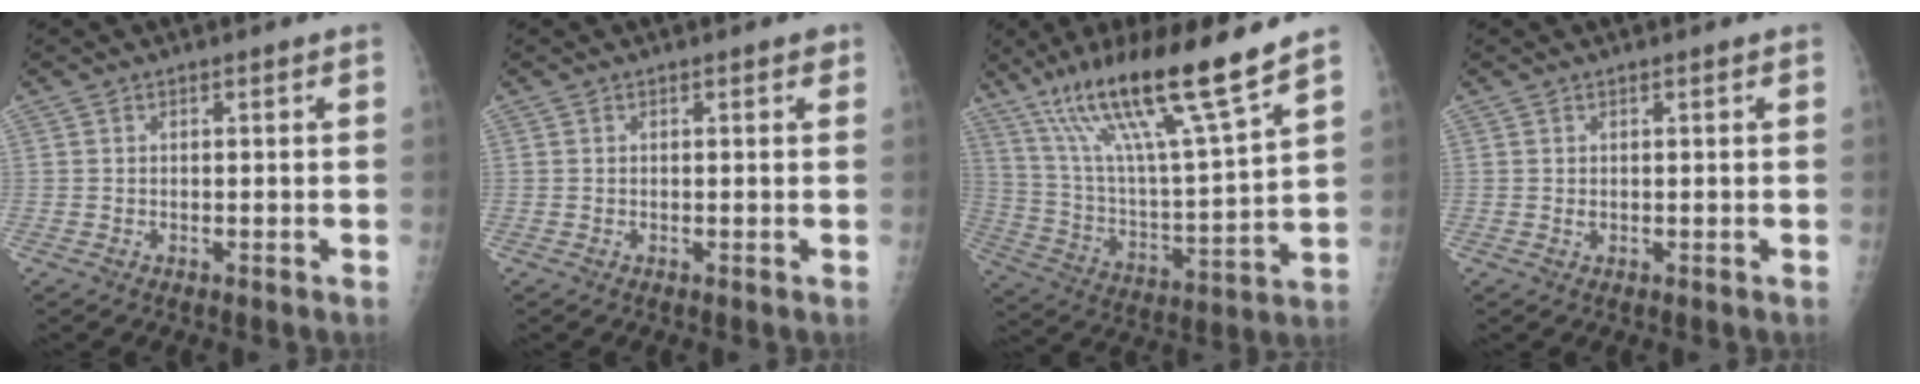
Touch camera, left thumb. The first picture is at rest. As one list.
[{"total": 0.8, "force": [0.5, 0.4, 0.5], "torque": [-0.003, 0.000, 0.003]}, {"total": 21.2, "force": [14.8, 1.3, 15.1], "torque": [-0.248, -0.063, 0.267]}, {"total": 0.8, "force": [0.3, 0.3, 0.6], "torque": [-0.010, 0.001, 0.007]}]